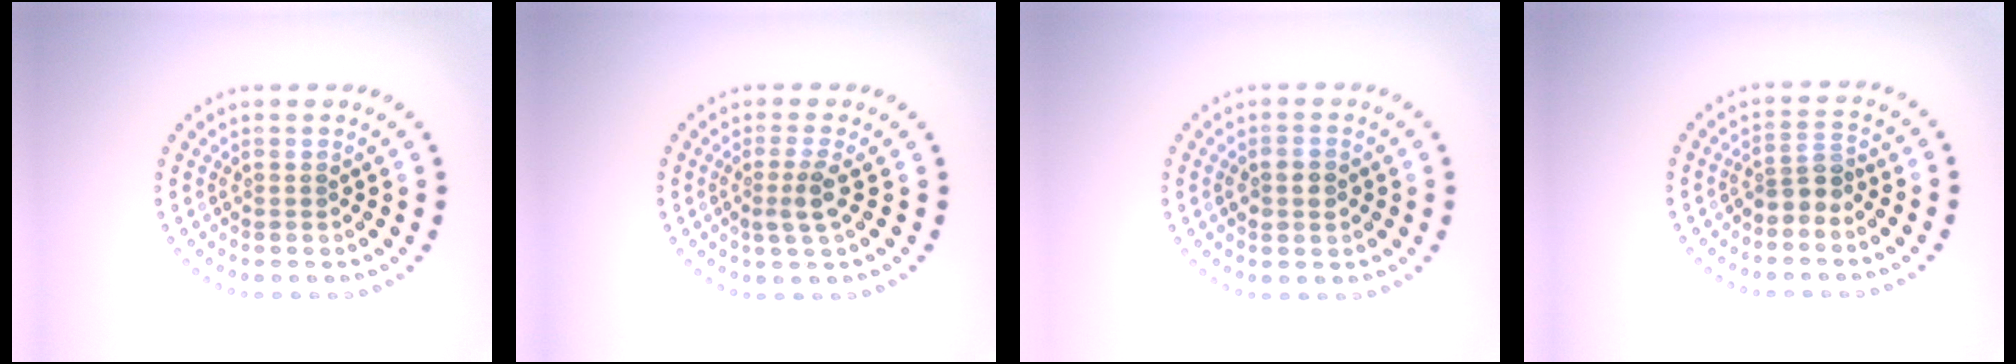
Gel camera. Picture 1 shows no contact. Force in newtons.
{"total": 2.2, "press": 1.8, "slide": 1.4}
{"total": 1.4, "press": 1.4, "slide": 0.1}
{"total": 2.2, "press": 1.8, "slide": 1.4}